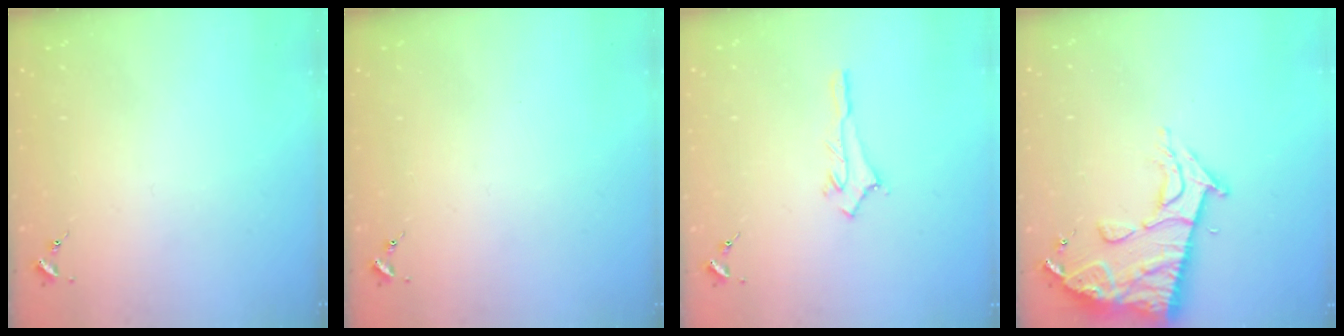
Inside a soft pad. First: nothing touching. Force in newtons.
{"total": 0.0}
{"total": 2.9, "press": 2.9, "slide": 0.3}
{"total": 14.4, "press": 14.3, "slide": 1.2}